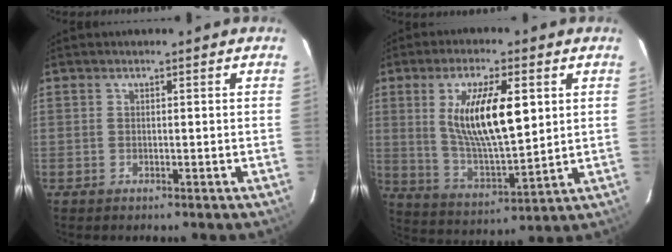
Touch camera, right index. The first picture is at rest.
{"total": 15.1, "force": [3.8, 4.7, 13.8], "torque": [-0.252, -0.003, 0.077]}